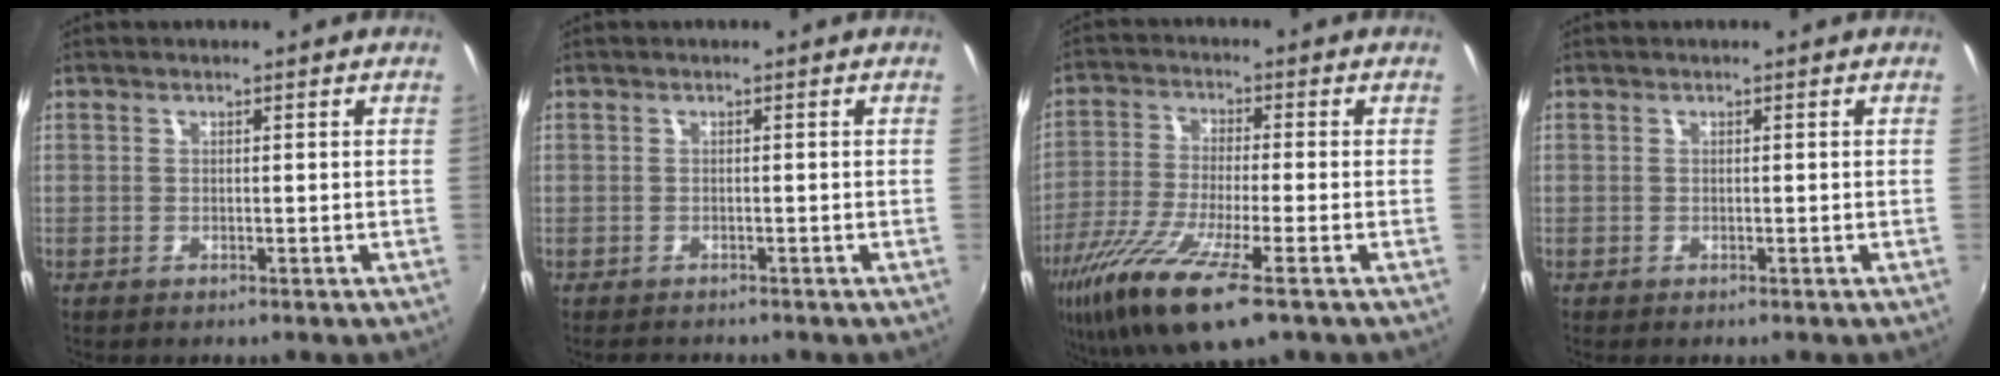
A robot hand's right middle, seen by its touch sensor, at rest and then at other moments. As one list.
[{"total": 1.6, "force": [-1.5, 0.6, 0.1], "torque": [-0.006, -0.004, -0.026]}, {"total": 15.1, "force": [-8.6, 2.5, 12.1], "torque": [-0.250, -0.049, -0.164]}, {"total": 0.0}]